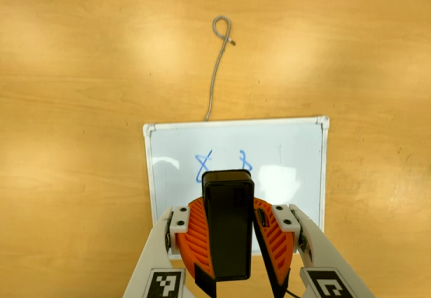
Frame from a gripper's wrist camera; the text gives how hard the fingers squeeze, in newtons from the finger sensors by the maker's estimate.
{"total": 8.8, "left": 9.2, "right": 8.5}